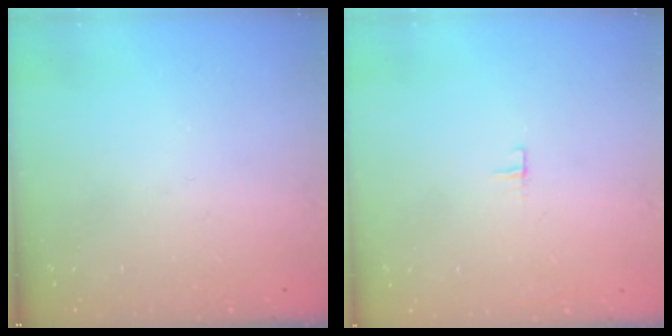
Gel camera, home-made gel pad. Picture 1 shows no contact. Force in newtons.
{"total": 3.1, "press": 3.1, "slide": 0.2}